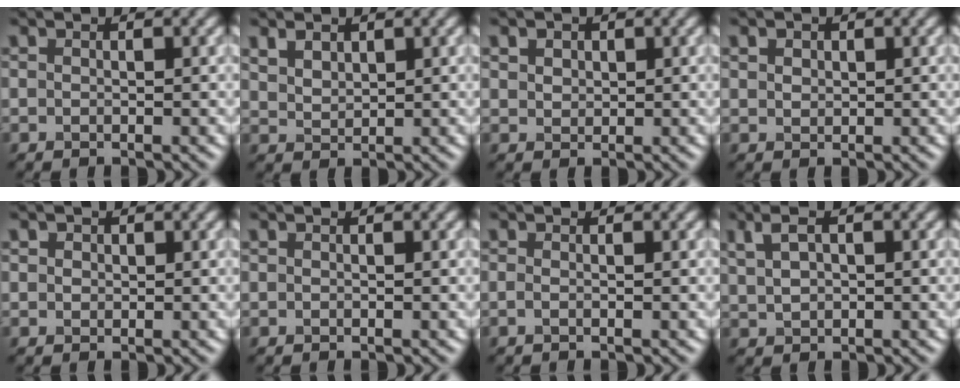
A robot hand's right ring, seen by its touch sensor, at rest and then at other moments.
{"total": 2.2, "force": [1.5, 1.3, 1.0], "torque": [-0.024, -0.002, 0.033]}
{"total": 2.4, "force": [1.4, 1.7, 1.0], "torque": [-0.027, 0.008, 0.024]}
{"total": 1.6, "force": [0.9, 1.1, 0.7], "torque": [-0.013, 0.006, 0.012]}
{"total": 1.4, "force": [0.8, 1.1, 0.6], "torque": [-0.008, 0.005, 0.003]}
{"total": 0.0}
{"total": 0.7, "force": [-0.2, 0.2, 0.6], "torque": [-0.013, -0.006, -0.006]}
{"total": 2.9, "force": [1.2, 1.6, 2.1], "torque": [-0.044, 0.003, 0.027]}